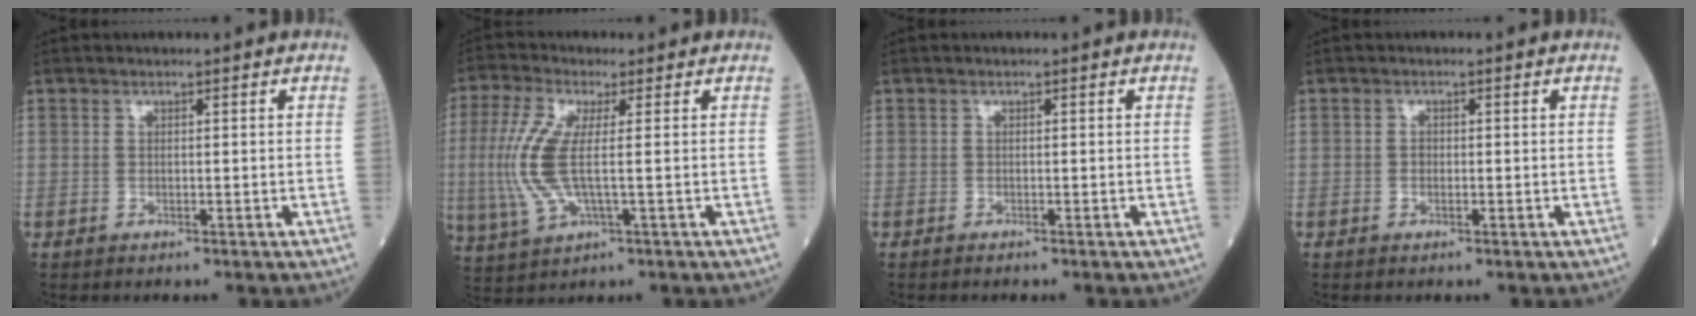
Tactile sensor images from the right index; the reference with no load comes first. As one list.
[{"total": 9.6, "force": [0.1, 2.4, 9.3], "torque": [-0.232, -0.004, 0.000]}, {"total": 0.0}, {"total": 1.0, "force": [-0.1, 0.7, 0.7], "torque": [-0.015, 0.001, -0.002]}]